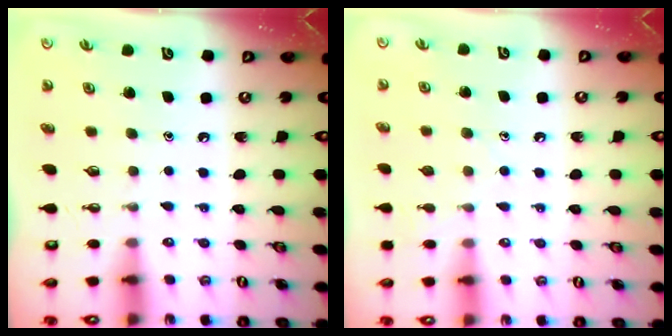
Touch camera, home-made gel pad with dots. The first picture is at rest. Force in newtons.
{"total": 6.4, "press": 6.4, "slide": 0.7}